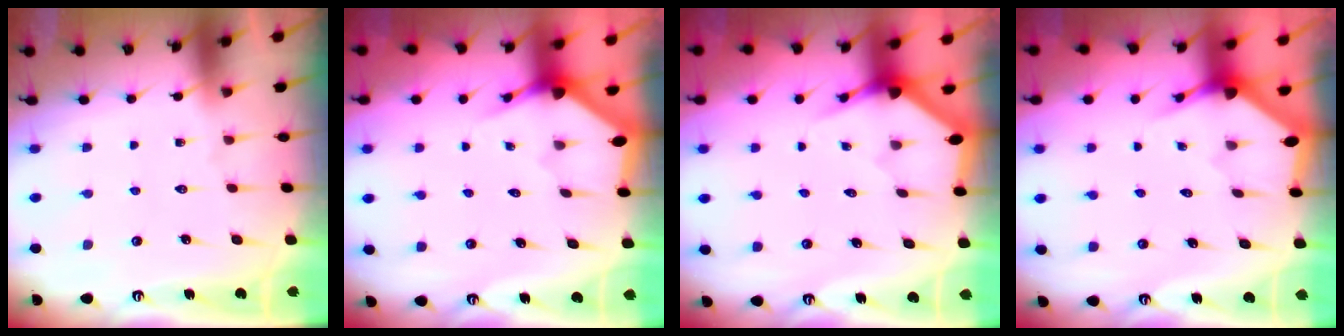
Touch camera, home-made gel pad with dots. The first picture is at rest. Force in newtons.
{"total": 3.1, "press": 3.1, "slide": 0.2}
{"total": 3.3, "press": 3.3, "slide": 0.1}
{"total": 3.1, "press": 3.1, "slide": 0.1}